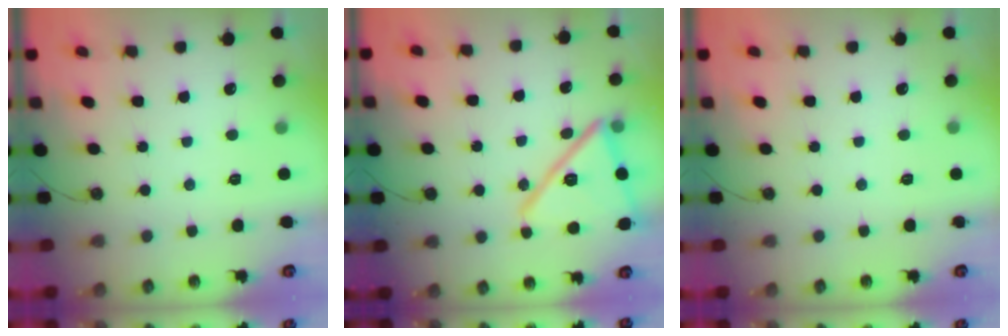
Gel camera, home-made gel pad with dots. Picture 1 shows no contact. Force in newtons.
{"total": 19.0, "press": 18.9, "slide": 1.2}
{"total": 0.0}